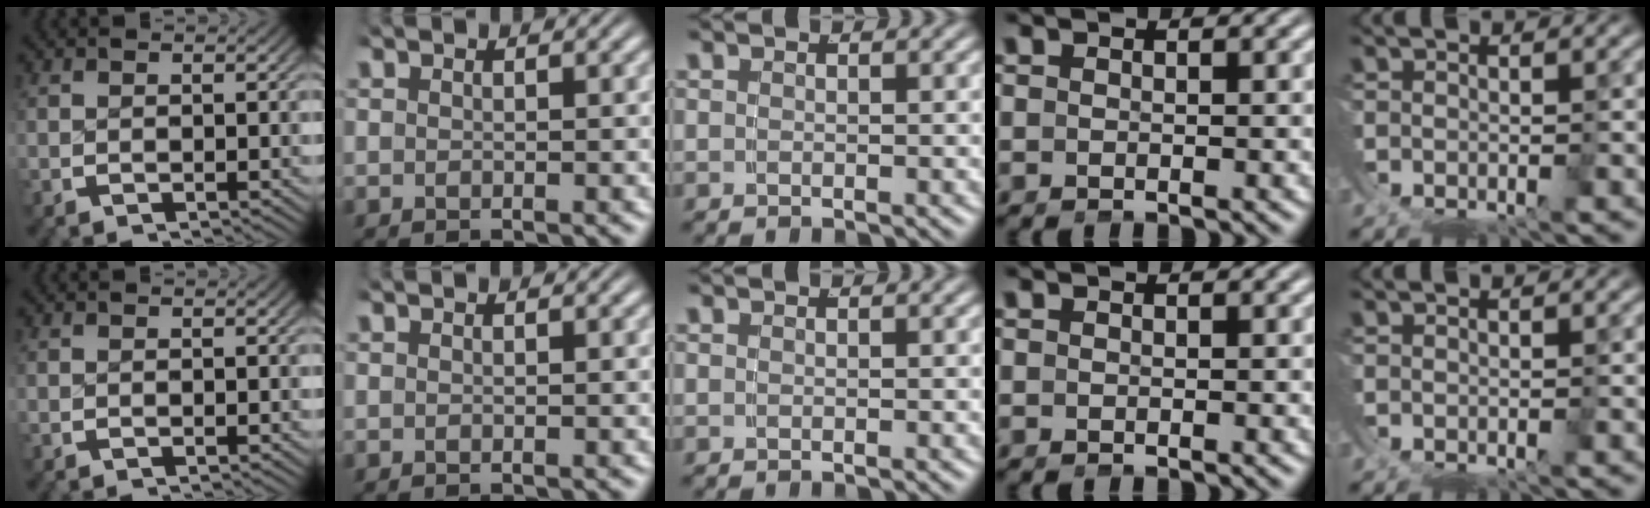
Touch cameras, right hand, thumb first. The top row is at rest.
{}